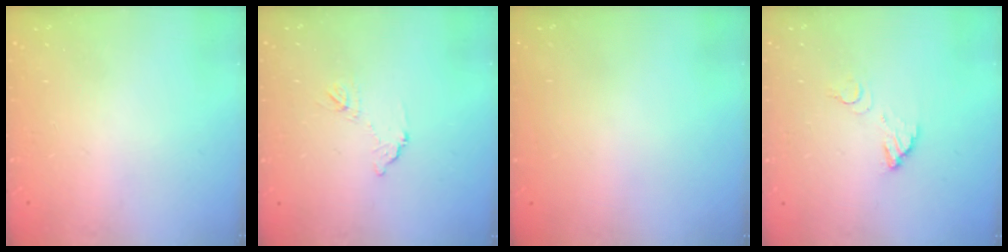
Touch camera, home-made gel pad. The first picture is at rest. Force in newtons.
{"total": 6.4, "press": 6.4, "slide": 0.3}
{"total": 3.0, "press": 3.0, "slide": 0.1}
{"total": 4.1, "press": 4.1, "slide": 0.2}